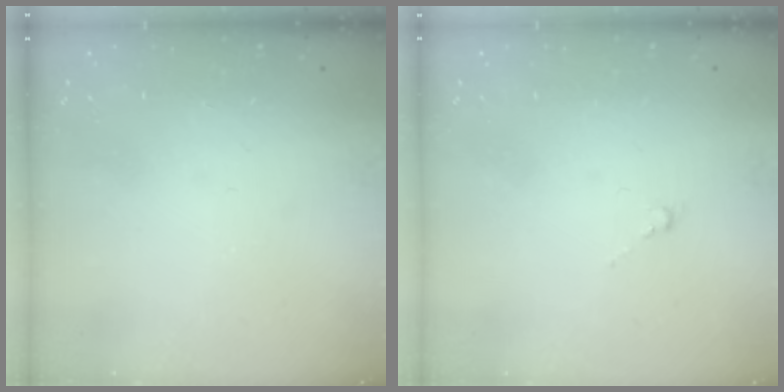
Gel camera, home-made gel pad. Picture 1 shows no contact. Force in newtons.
{"total": 0.6, "press": 0.4, "slide": 0.4}